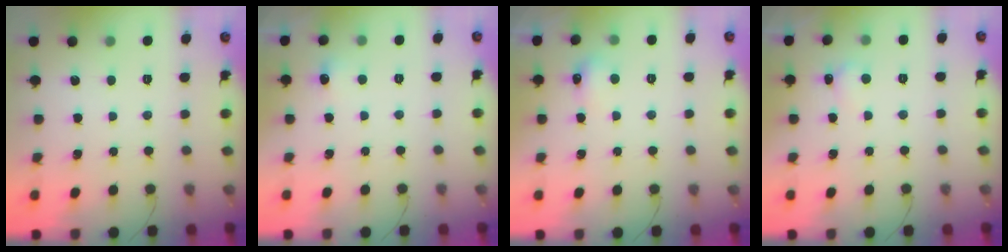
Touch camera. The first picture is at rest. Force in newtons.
{"total": 5.0, "press": 4.8, "slide": 1.5}
{"total": 5.4, "press": 5.2, "slide": 1.5}
{"total": 3.8, "press": 3.6, "slide": 1.4}